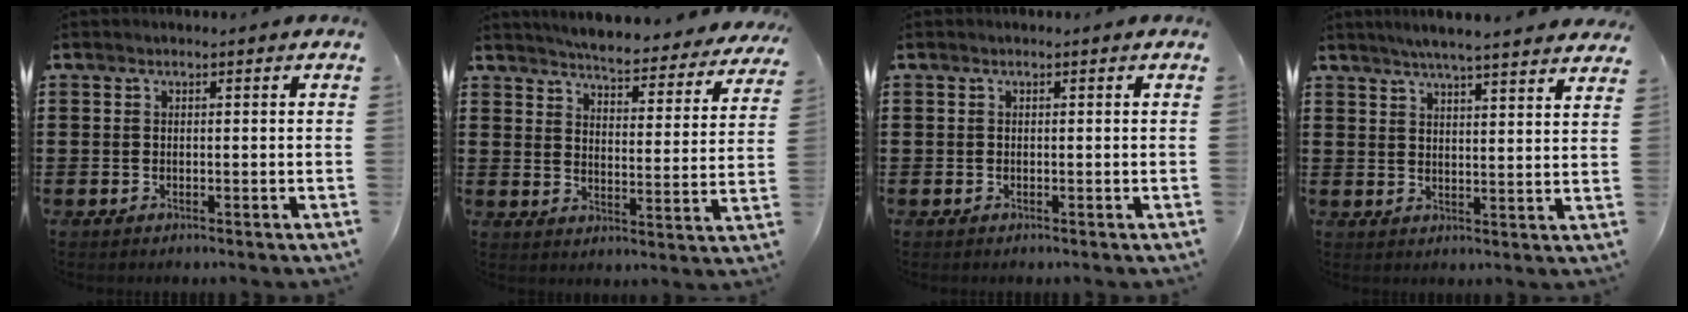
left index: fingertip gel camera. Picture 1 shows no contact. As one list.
[{"total": 5.0, "force": [4.9, -0.4, 1.0], "torque": [-0.036, -0.043, 0.080]}, {"total": 0.0}, {"total": 4.6, "force": [4.3, -0.5, 1.5], "torque": [-0.045, -0.022, 0.074]}]